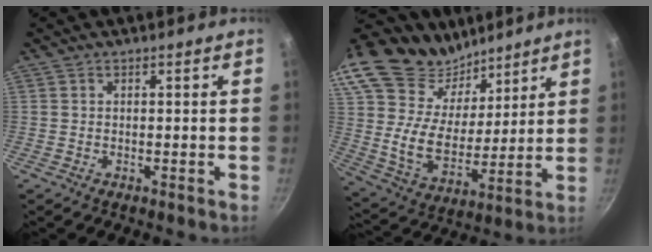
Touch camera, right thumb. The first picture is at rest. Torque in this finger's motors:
{"motor_torque": [0.57, 3.56, 0.63, -0.23, 0.39]}